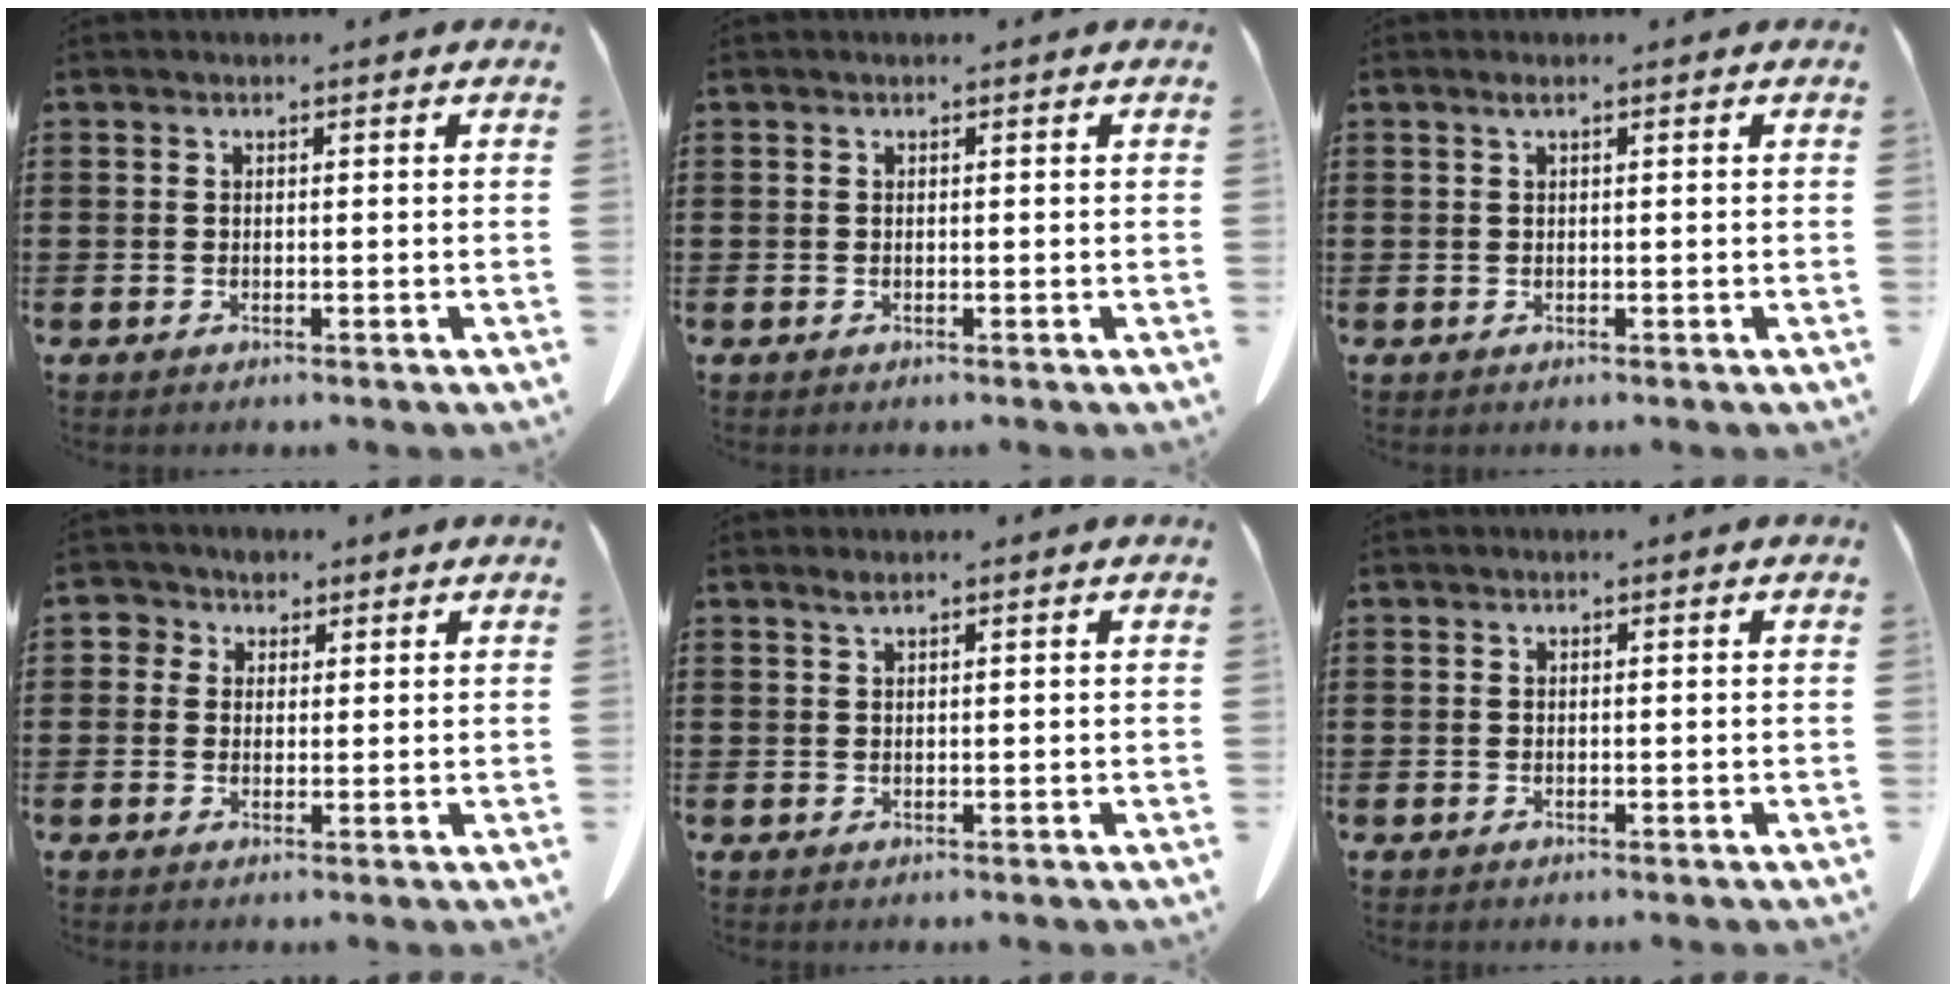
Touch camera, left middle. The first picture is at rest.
{"total": 0.0}
{"total": 0.8, "force": [0.2, 0.1, 0.8], "torque": [-0.014, 0.002, 0.004]}
{"total": 3.1, "force": [1.7, 2.5, 0.8], "torque": [-0.021, 0.009, 0.028]}
{"total": 1.1, "force": [0.7, 0.1, 0.8], "torque": [-0.017, 0.001, 0.013]}
{"total": 0.0}